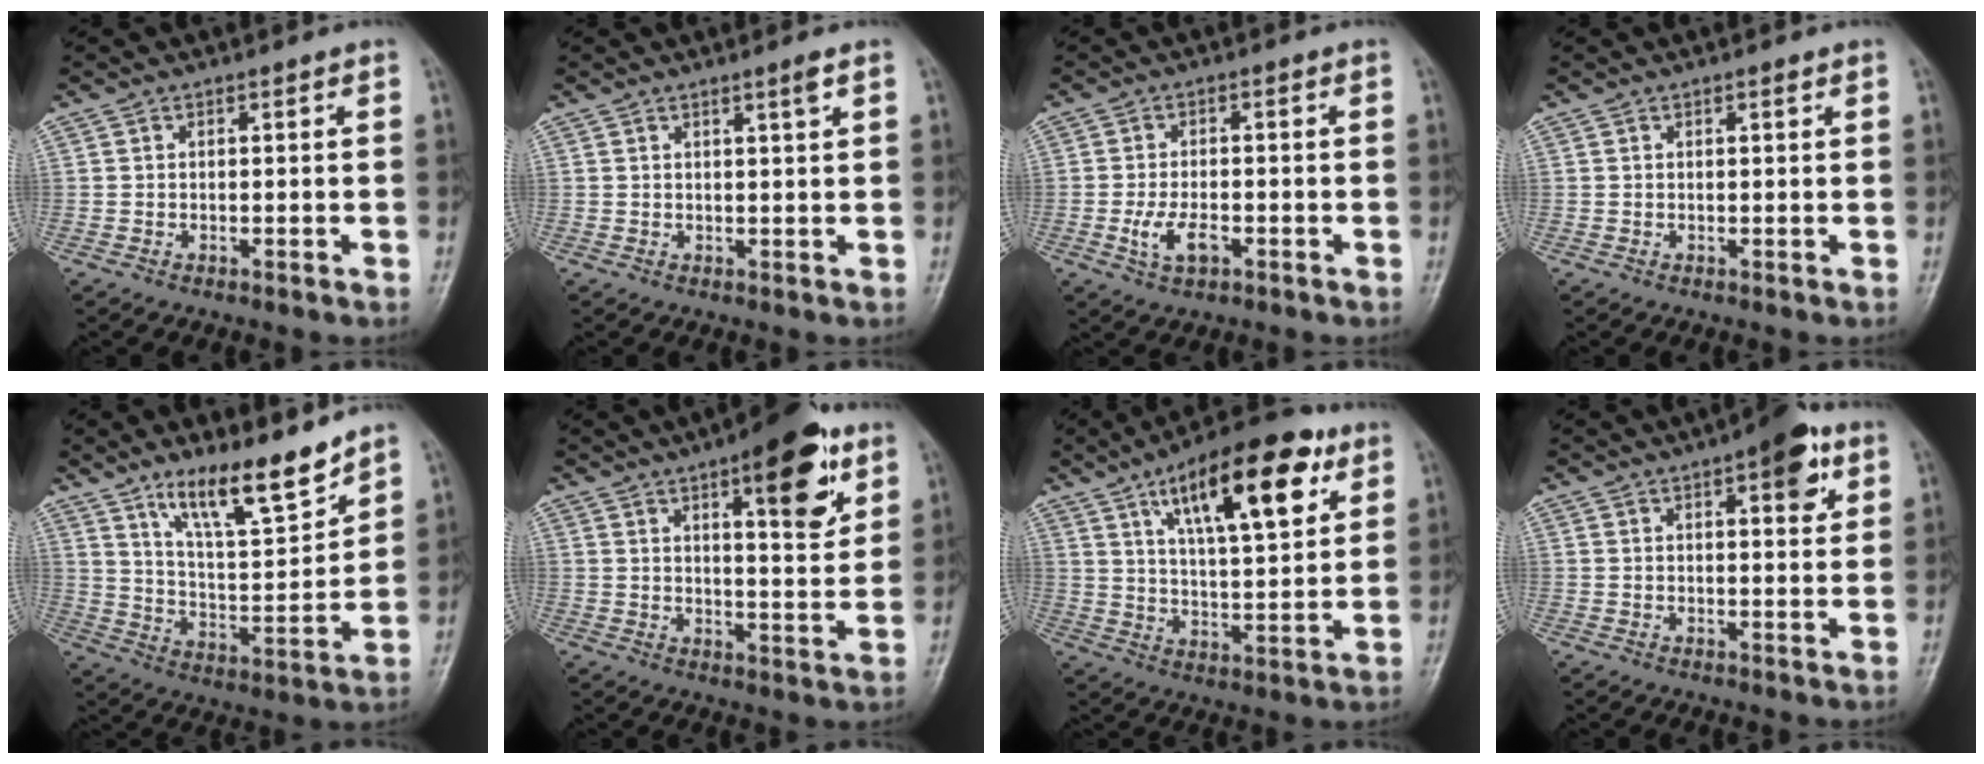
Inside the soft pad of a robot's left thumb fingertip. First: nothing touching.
{"total": 1.8, "force": [1.1, -0.2, 1.4], "torque": [-0.022, -0.009, 0.019]}
{"total": 5.0, "force": [-1.8, 2.5, 3.9], "torque": [-0.077, 0.007, -0.030]}
{"total": 0.8, "force": [0.5, 0.2, 0.6], "torque": [-0.010, 0.000, 0.006]}
{"total": 13.8, "force": [10.3, 3.1, 8.6], "torque": [-0.124, -0.073, 0.187]}
{"total": 13.8, "force": [7.1, 4.4, 11.0], "torque": [-0.124, -0.033, 0.096]}
{"total": 19.7, "force": [9.5, 6.9, 15.8], "torque": [-0.214, -0.027, 0.152]}
{"total": 8.1, "force": [3.9, 3.0, 6.5], "torque": [-0.065, -0.011, 0.047]}